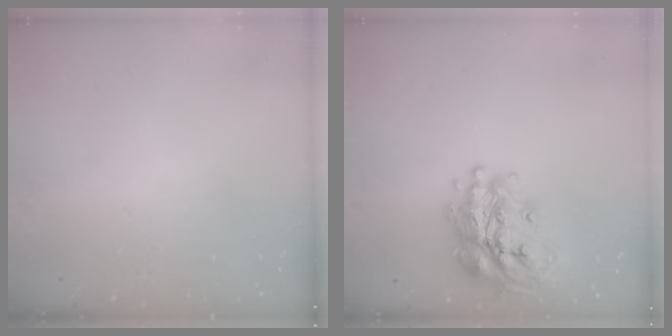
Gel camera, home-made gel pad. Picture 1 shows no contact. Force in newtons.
{"total": 21.0, "press": 20.9, "slide": 1.5}